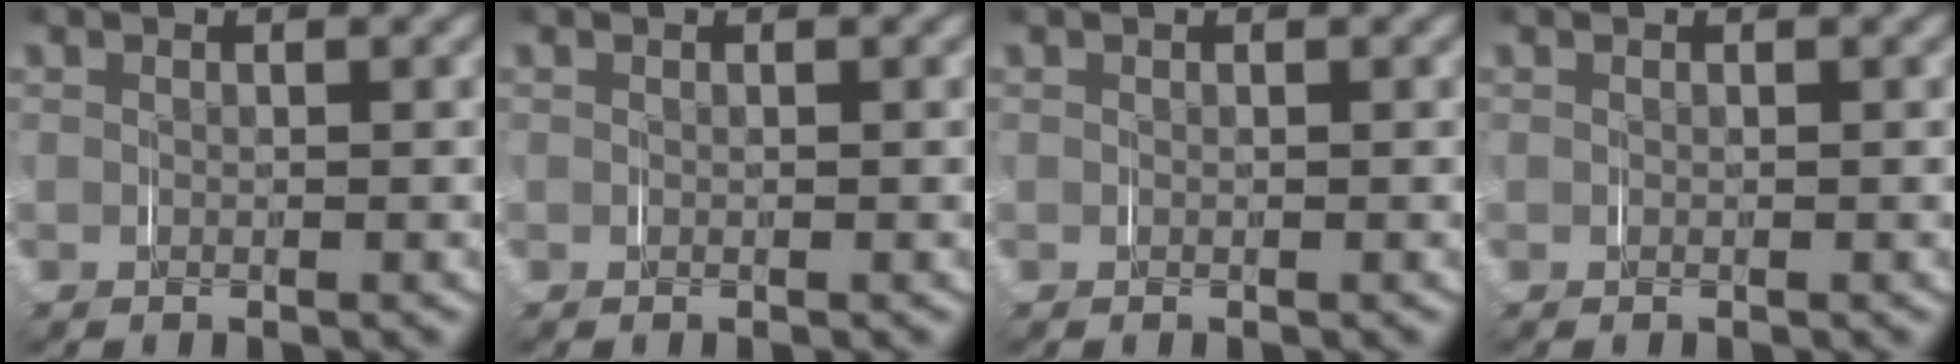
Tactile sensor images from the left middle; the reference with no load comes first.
{"total": 0.0}
{"total": 0.0}
{"total": 0.0}